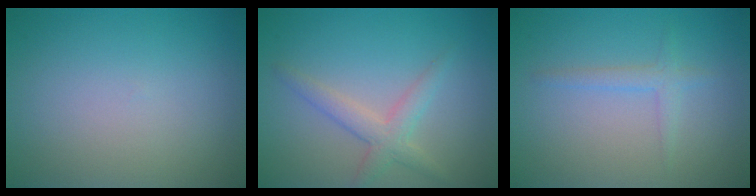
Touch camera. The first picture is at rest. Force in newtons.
{"total": 2.6, "press": 2.6, "slide": 0.2}
{"total": 1.5, "press": 1.5, "slide": 0.0}